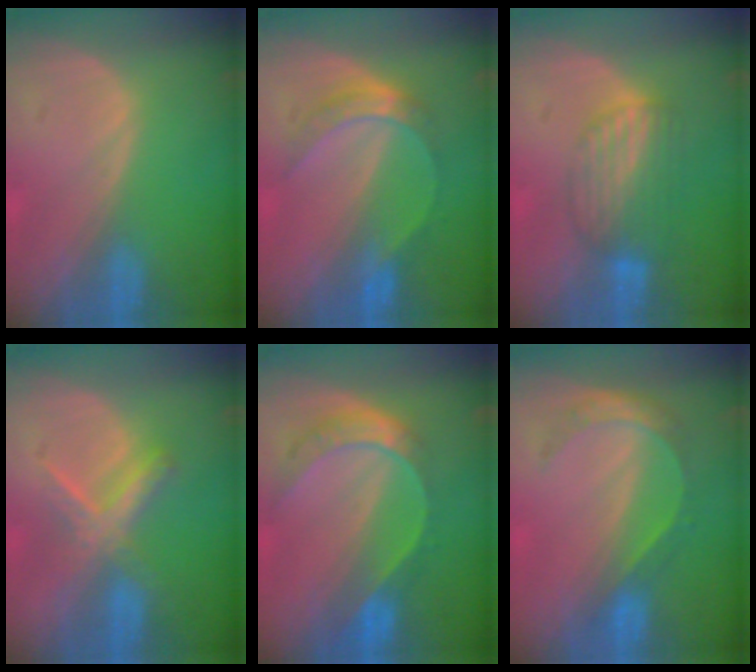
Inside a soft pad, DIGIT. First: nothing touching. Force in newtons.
{"total": 5.0, "press": 4.7, "slide": 1.6}
{"total": 6.6, "press": 6.3, "slide": 2.0}
{"total": 5.5, "press": 5.4, "slide": 0.5}
{"total": 7.7, "press": 6.4, "slide": 4.3}
{"total": 5.7, "press": 4.9, "slide": 2.9}